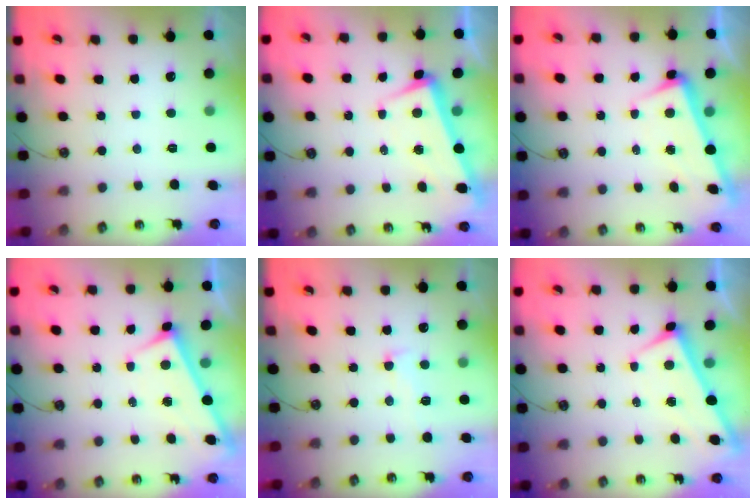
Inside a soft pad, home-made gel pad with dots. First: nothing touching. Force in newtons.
{"total": 2.8, "press": 2.3, "slide": 1.7}
{"total": 3.0, "press": 2.9, "slide": 0.8}
{"total": 3.2, "press": 3.2, "slide": 0.2}
{"total": 2.4, "press": 2.2, "slide": 1.0}
{"total": 1.7, "press": 1.7, "slide": 0.1}